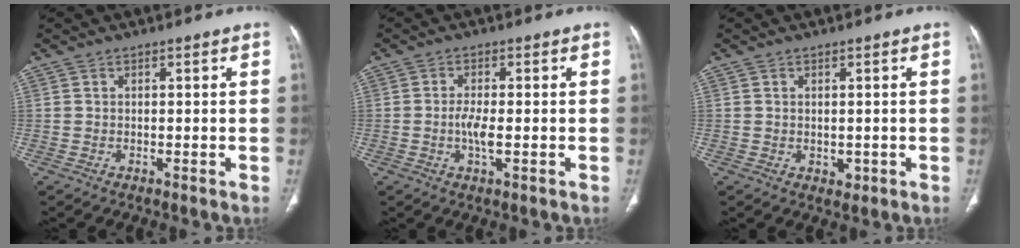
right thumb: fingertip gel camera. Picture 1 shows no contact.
{"total": 3.7, "force": [-0.7, 1.1, 3.4], "torque": [-0.075, -0.003, -0.015]}
{"total": 1.6, "force": [-0.1, 1.2, 1.0], "torque": [-0.011, -0.003, 0.004]}